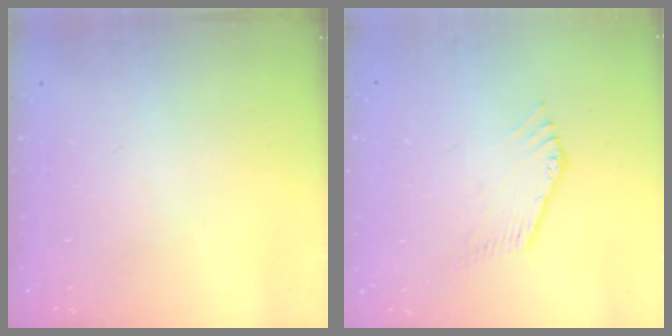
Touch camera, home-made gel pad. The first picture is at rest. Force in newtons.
{"total": 0.5, "press": 0.3, "slide": 0.4}